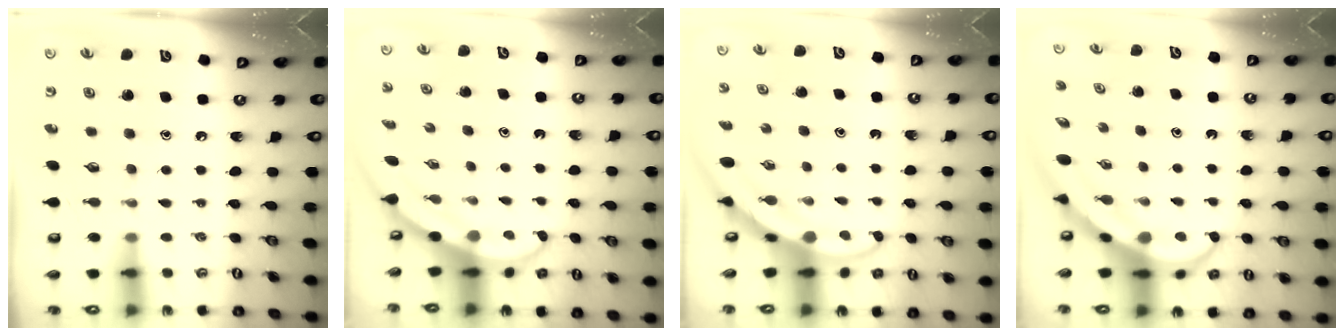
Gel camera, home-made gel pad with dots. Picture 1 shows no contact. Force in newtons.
{"total": 3.3, "press": 3.3, "slide": 0.1}
{"total": 3.3, "press": 3.3, "slide": 0.3}
{"total": 7.0, "press": 6.9, "slide": 0.7}